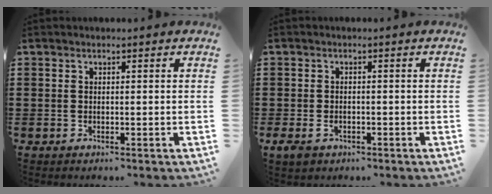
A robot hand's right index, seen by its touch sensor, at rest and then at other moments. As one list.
[{"total": 1.3, "force": [-0.7, 0.9, 0.7], "torque": [-0.016, 0.000, -0.014]}]